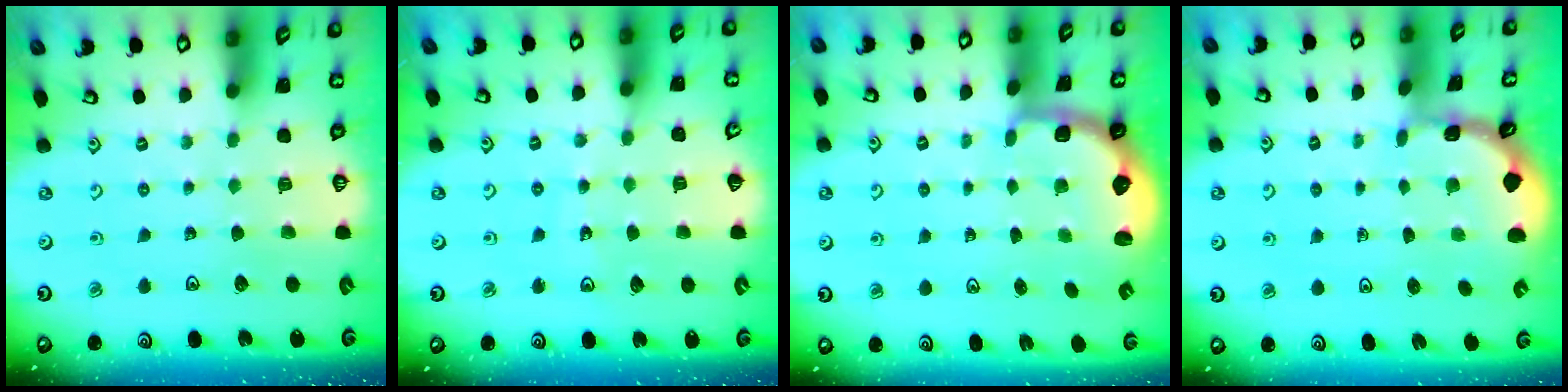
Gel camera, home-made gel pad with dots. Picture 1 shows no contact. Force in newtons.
{"total": 7.8, "press": 7.6, "slide": 1.5}
{"total": 2.5, "press": 1.9, "slide": 1.7}
{"total": 1.1, "press": 1.1, "slide": 0.2}